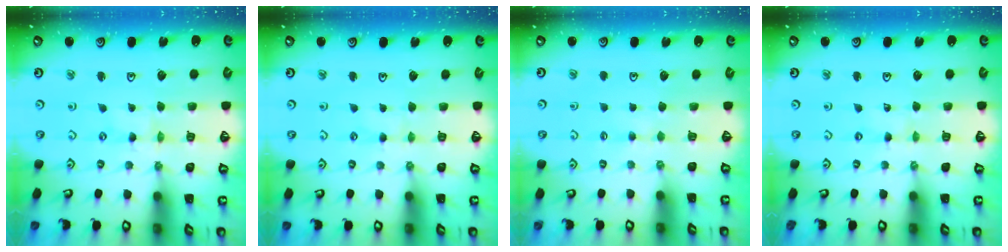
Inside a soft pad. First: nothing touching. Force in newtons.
{"total": 1.5, "press": 1.4, "slide": 0.4}
{"total": 2.5, "press": 2.5, "slide": 0.4}
{"total": 1.0, "press": 1.0, "slide": 0.2}